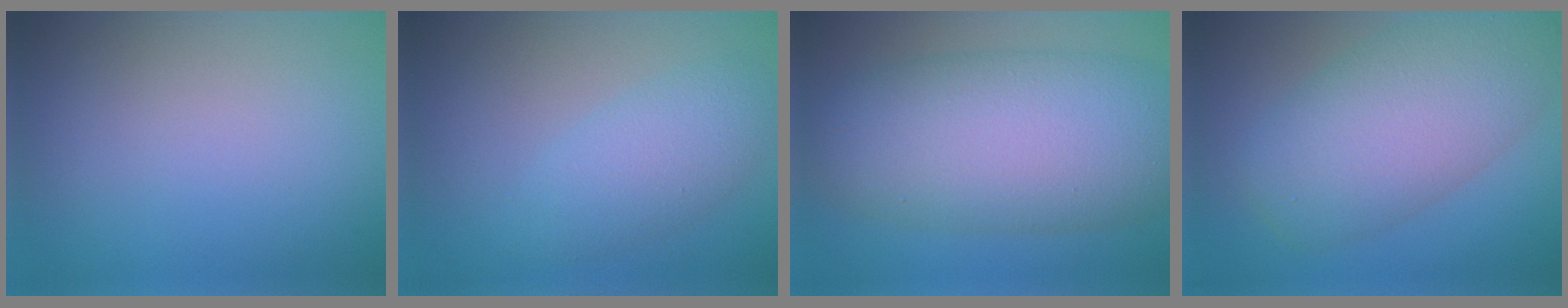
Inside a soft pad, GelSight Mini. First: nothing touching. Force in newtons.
{"total": 3.8, "press": 3.8, "slide": 0.2}
{"total": 12.3, "press": 12.3, "slide": 0.2}
{"total": 9.3, "press": 9.2, "slide": 0.4}